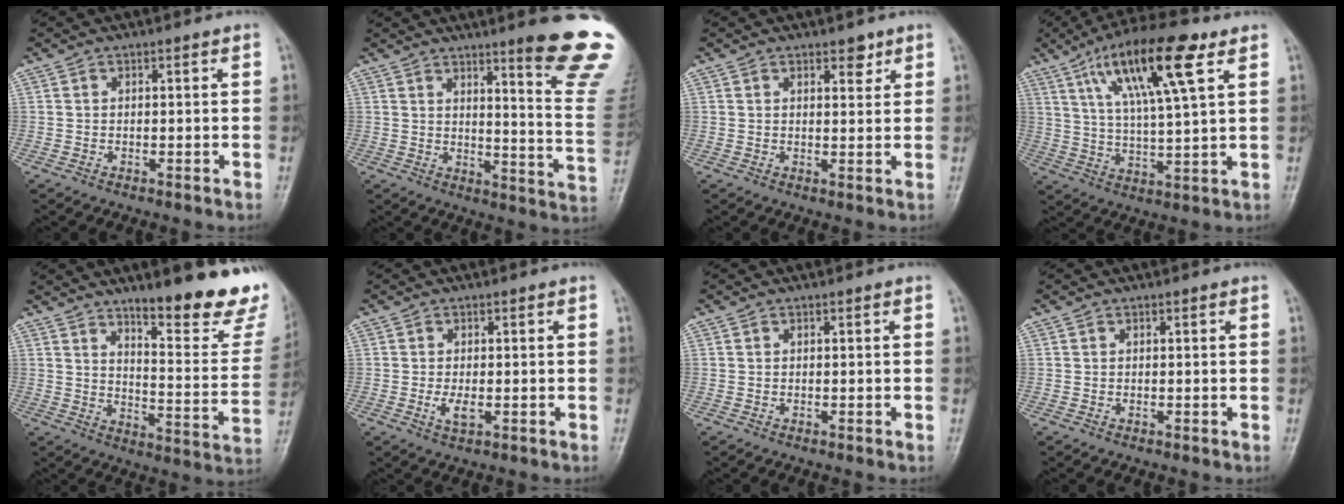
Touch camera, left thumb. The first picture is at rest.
{"total": 18.7, "force": [12.6, 1.3, 13.8], "torque": [-0.146, -0.089, 0.157]}
{"total": 2.8, "force": [1.9, 1.4, 1.5], "torque": [-0.005, -0.011, 0.028]}
{"total": 16.9, "force": [8.0, 4.0, 14.4], "torque": [-0.249, -0.014, 0.139]}
{"total": 19.8, "force": [14.3, 4.2, 13.0], "torque": [-0.137, -0.108, 0.199]}
{"total": 2.7, "force": [-0.5, 1.3, 2.4], "torque": [-0.049, -0.006, -0.008]}
{"total": 0.0}
{"total": 0.0}